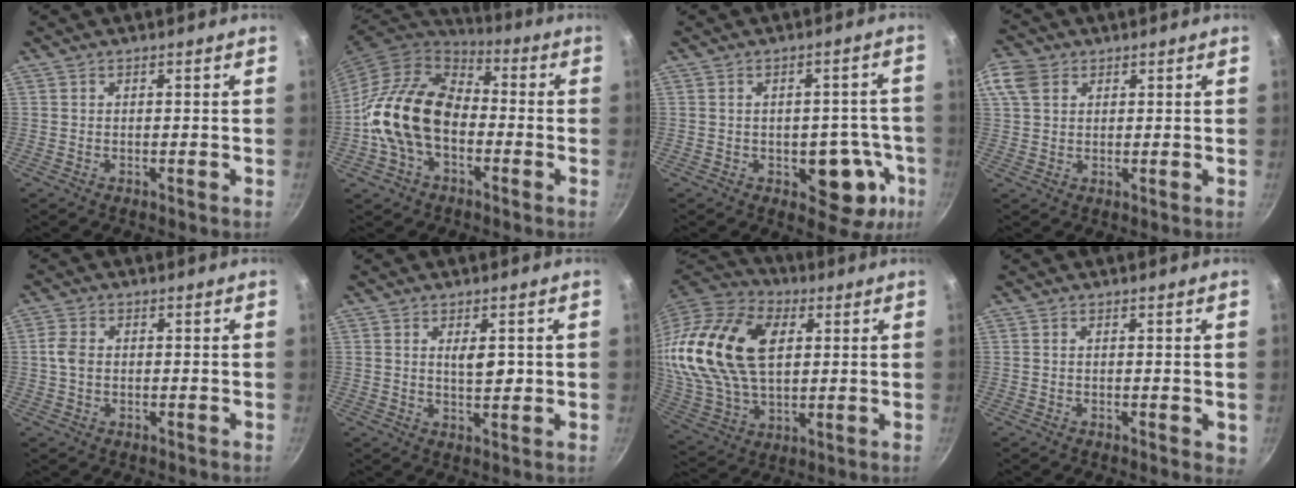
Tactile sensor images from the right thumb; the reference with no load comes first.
{"total": 16.8, "force": [-2.7, 11.8, 11.6], "torque": [-0.185, 0.041, -0.062]}
{"total": 10.6, "force": [-3.4, 6.5, 7.6], "torque": [-0.039, 0.021, -0.036]}
{"total": 6.2, "force": [2.6, 4.6, 3.3], "torque": [-0.058, 0.001, 0.044]}
{"total": 3.0, "force": [-0.1, 2.2, 2.1], "torque": [-0.043, 0.007, -0.007]}
{"total": 3.7, "force": [0.9, 1.6, 3.2], "torque": [-0.040, -0.010, 0.015]}
{"total": 25.1, "force": [6.6, 15.9, 18.2], "torque": [-0.342, -0.006, 0.120]}
{"total": 1.9, "force": [0.2, 0.8, 1.7], "torque": [-0.012, -0.004, 0.001]}